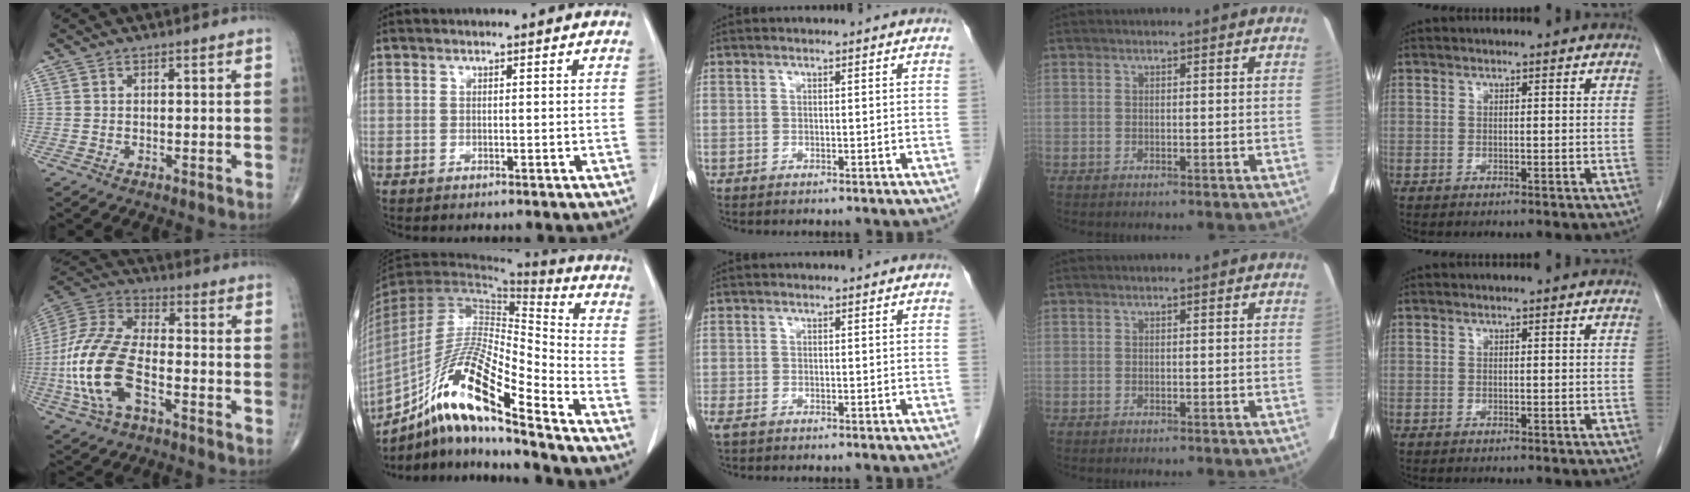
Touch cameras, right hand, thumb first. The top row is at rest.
{"thumb": {"total": 18.0, "force": [-5.3, 8.7, 14.8], "torque": [-0.325, 0.027, -0.101]}, "index": {"total": 18.7, "force": [-12.7, 1.5, 13.7], "torque": [-0.274, -0.014, -0.232]}, "middle": {"total": 2.4, "force": [-1.7, 1.1, 1.4], "torque": [-0.033, -0.008, -0.027]}}